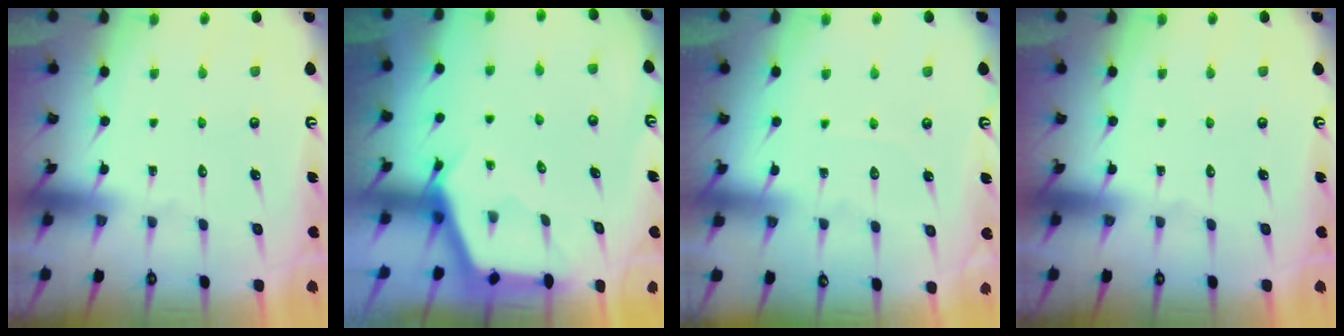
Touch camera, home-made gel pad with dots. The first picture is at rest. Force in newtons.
{"total": 3.1, "press": 3.1, "slide": 0.3}
{"total": 2.3, "press": 2.3, "slide": 0.4}
{"total": 0.0}